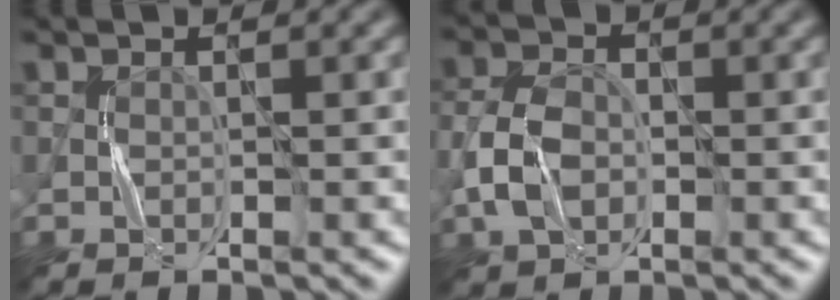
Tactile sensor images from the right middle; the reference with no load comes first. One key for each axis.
{"total": 4.2, "fx": -1.0, "fy": 3.1, "fz": 2.7, "tx": -0.061, "ty": 0.003, "tz": -0.024}